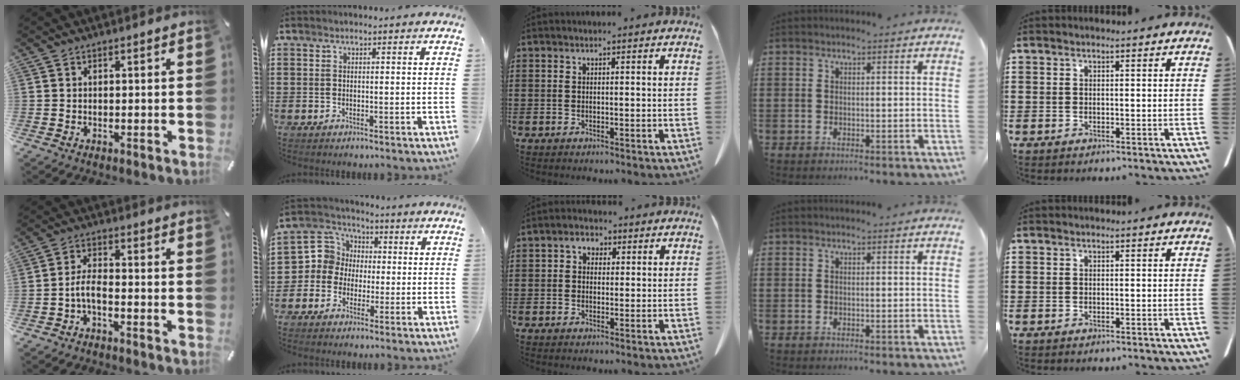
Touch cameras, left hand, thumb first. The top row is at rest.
{"thumb": {"total": 4.4, "force": [-2.3, 1.5, 3.4], "torque": [-0.072, 0.009, -0.045]}, "index": {"total": 5.5, "force": [-1.2, 5.3, 0.6], "torque": [-0.045, 0.008, -0.030]}, "middle": {"total": 2.2, "force": [0.6, 1.6, 1.3], "torque": [-0.030, 0.010, 0.009]}}